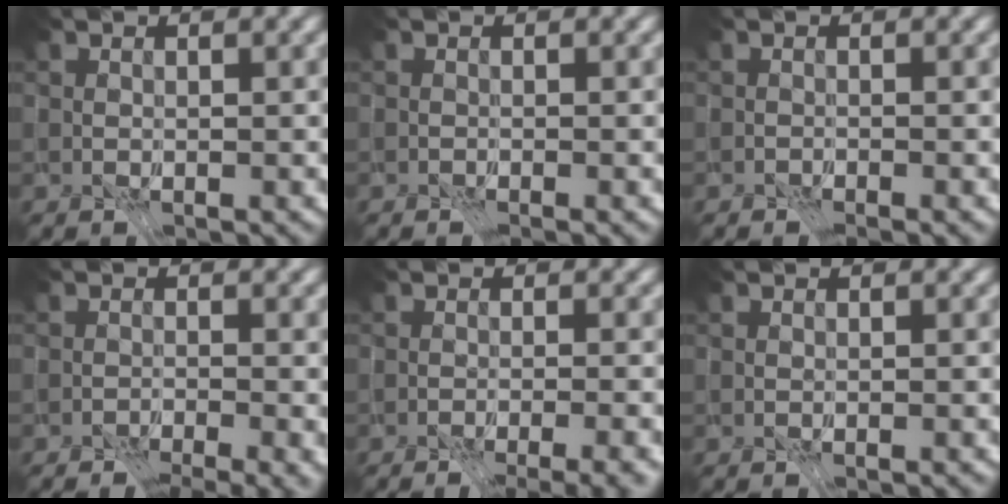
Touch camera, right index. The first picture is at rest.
{"total": 1.5, "force": [-1.0, -0.9, -0.6], "torque": [0.019, -0.005, -0.022]}
{"total": 2.1, "force": [-1.5, -1.1, -1.0], "torque": [0.031, -0.009, -0.034]}
{"total": 3.6, "force": [-2.9, 0.2, 2.0], "torque": [-0.003, -0.032, -0.037]}
{"total": 5.6, "force": [-4.1, 1.6, 3.4], "torque": [-0.032, -0.012, -0.059]}
{"total": 0.6, "force": [-0.3, -0.5, -0.3], "torque": [0.008, -0.001, -0.003]}